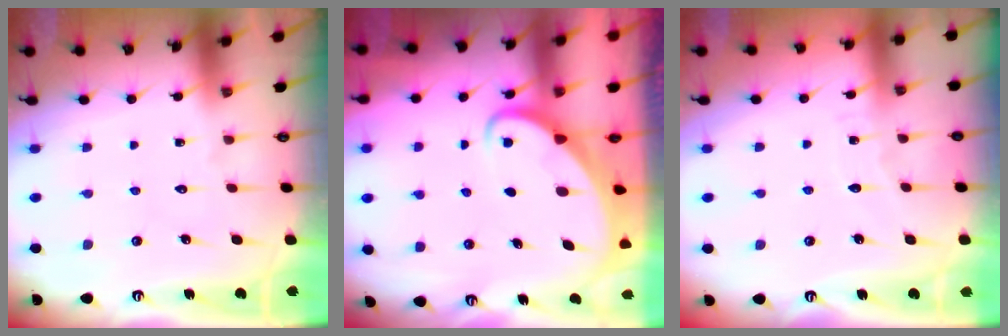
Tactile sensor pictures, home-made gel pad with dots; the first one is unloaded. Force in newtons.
{"total": 2.4, "press": 2.4, "slide": 0.3}
{"total": 3.9, "press": 3.8, "slide": 0.5}